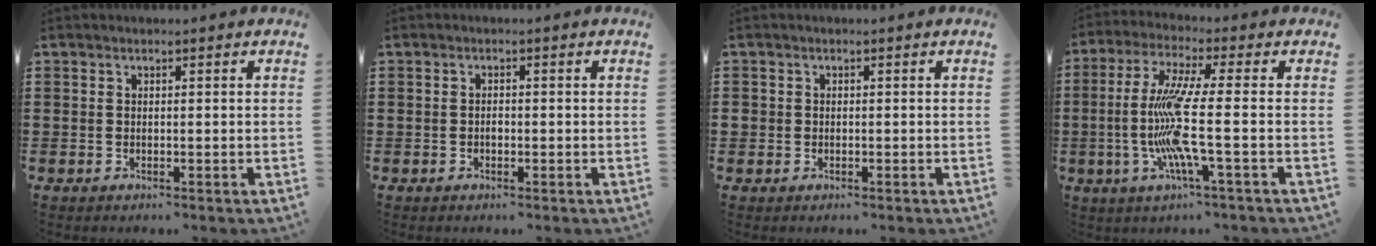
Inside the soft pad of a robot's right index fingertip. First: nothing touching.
{"total": 0.9, "force": [-0.3, 0.5, 0.7], "torque": [-0.014, -0.002, -0.005]}
{"total": 0.9, "force": [-0.1, 0.9, 0.2], "torque": [-0.006, 0.005, -0.004]}
{"total": 11.2, "force": [-2.2, 0.2, 11.0], "torque": [-0.245, -0.025, -0.056]}